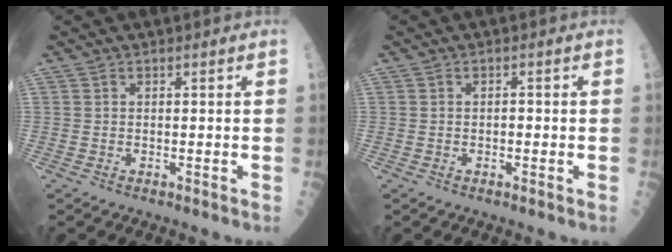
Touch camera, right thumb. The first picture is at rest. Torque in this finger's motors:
{"motor_torque": [-0.30, 0.00, -0.17, -0.13, 0.08]}